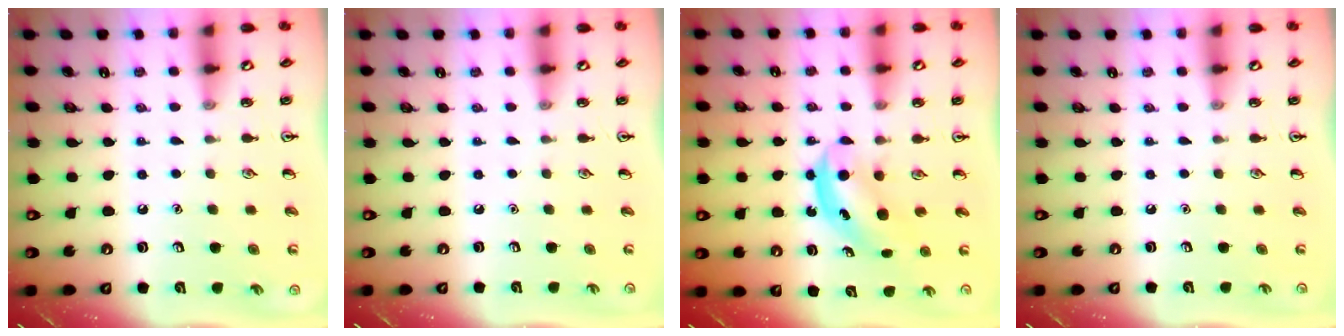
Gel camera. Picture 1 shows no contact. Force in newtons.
{"total": 0.0}
{"total": 5.3, "press": 5.2, "slide": 0.9}
{"total": 0.0}